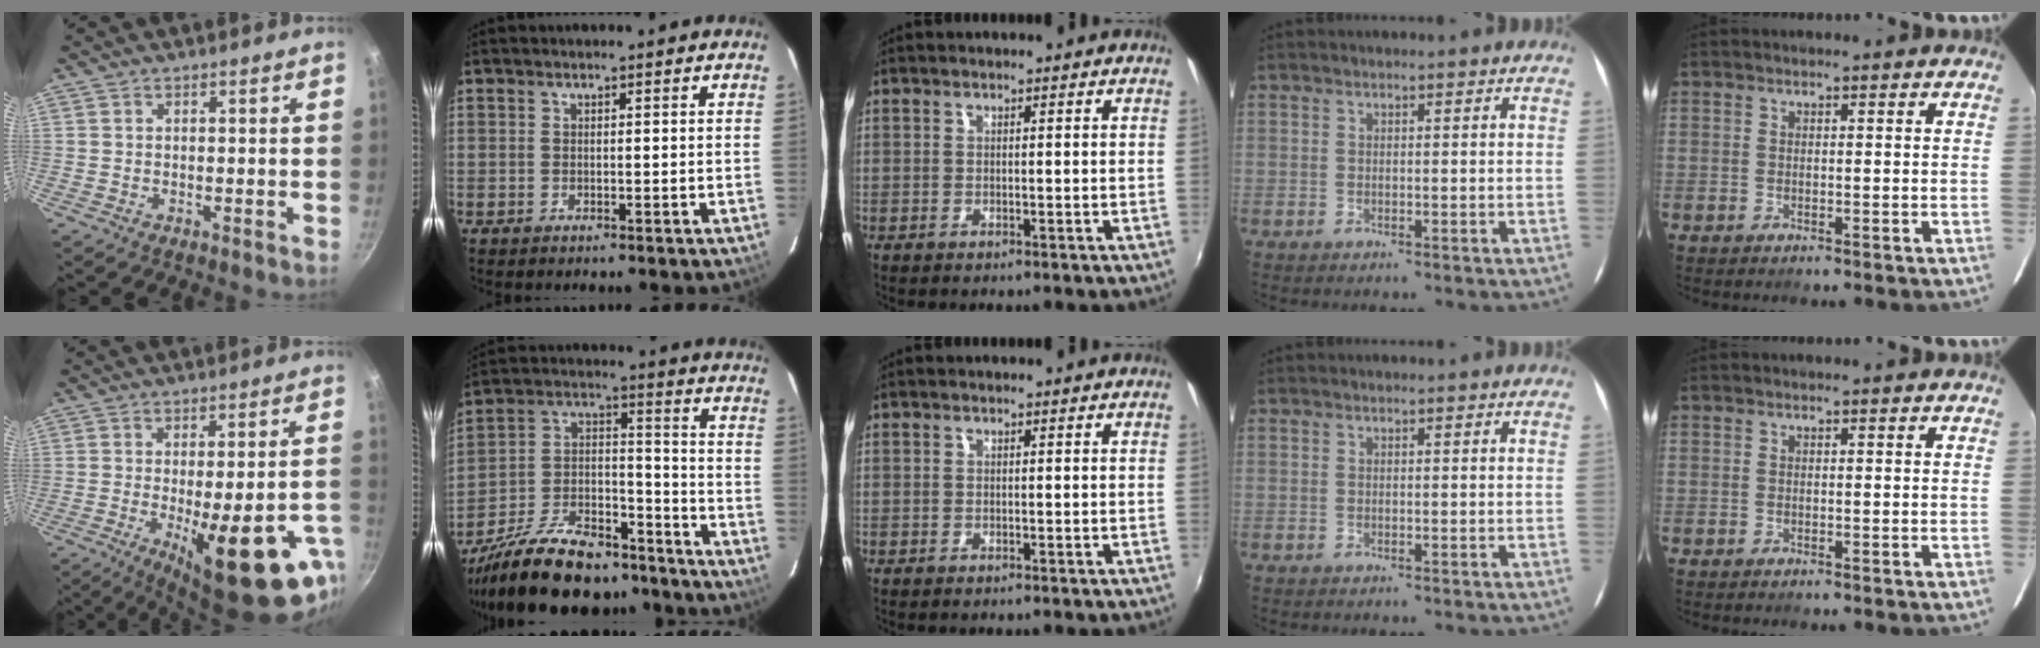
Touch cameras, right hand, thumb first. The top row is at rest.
{"thumb": {"total": 20.0, "force": [-7.4, 6.2, 17.5], "torque": [-0.211, 0.003, -0.087]}, "index": {"total": 24.4, "force": [-19.2, 9.8, 11.3], "torque": [-0.226, 0.016, -0.290]}}